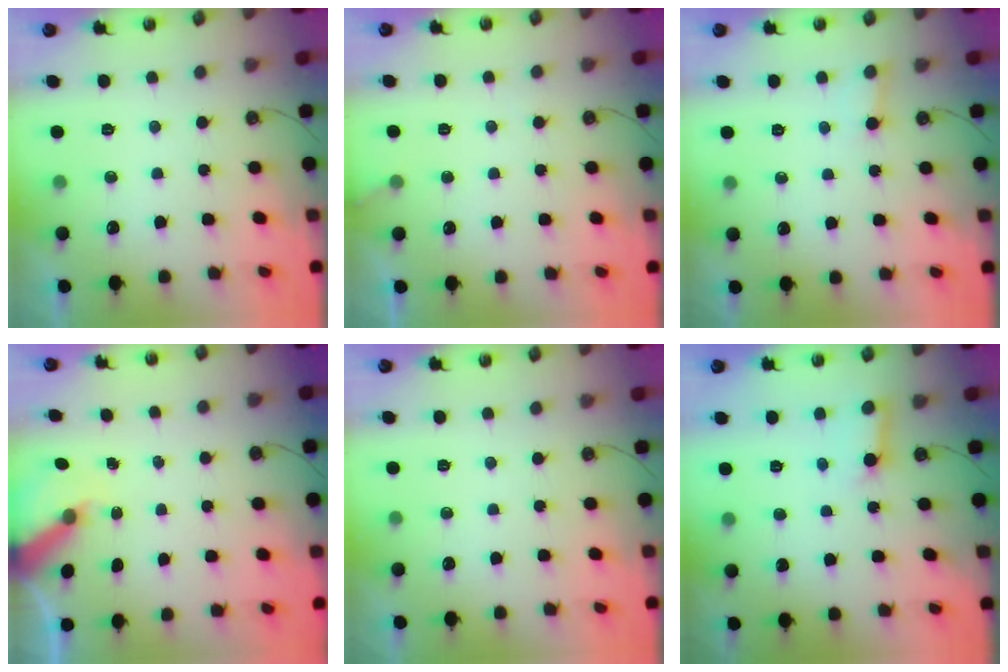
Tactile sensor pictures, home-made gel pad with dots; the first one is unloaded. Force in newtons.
{"total": 5.0, "press": 5.0, "slide": 0.3}
{"total": 2.2, "press": 2.2, "slide": 0.1}
{"total": 5.3, "press": 5.3, "slide": 0.7}
{"total": 0.0}
{"total": 5.0, "press": 4.9, "slide": 0.6}